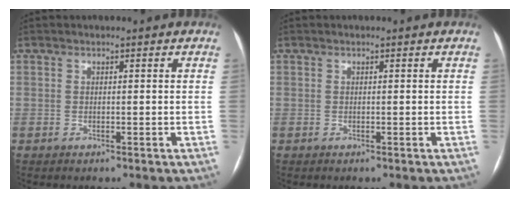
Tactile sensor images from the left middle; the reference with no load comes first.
{"total": 0.0}